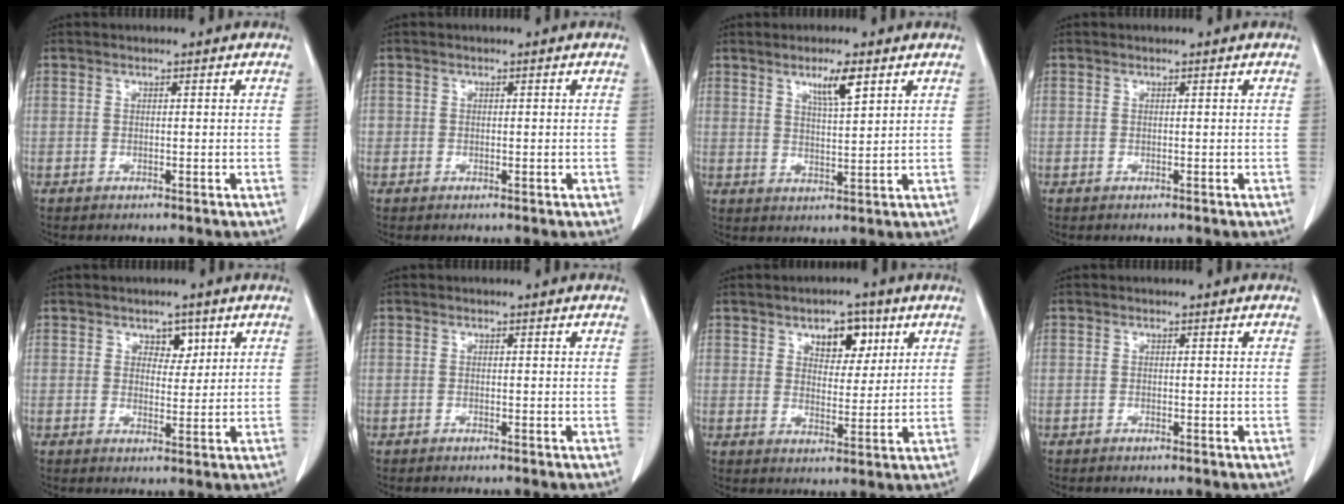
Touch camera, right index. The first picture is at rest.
{"total": 1.2, "force": [-0.2, 1.1, 0.5], "torque": [0.001, 0.009, 0.003]}
{"total": 5.0, "force": [2.9, 0.5, 4.0], "torque": [-0.069, -0.003, 0.051]}
{"total": 0.0}
{"total": 3.0, "force": [1.5, 1.9, 1.6], "torque": [-0.014, 0.001, 0.023]}
{"total": 0.0}
{"total": 6.2, "force": [3.3, 3.4, 4.0], "torque": [-0.054, 0.006, 0.051]}
{"total": 0.0}